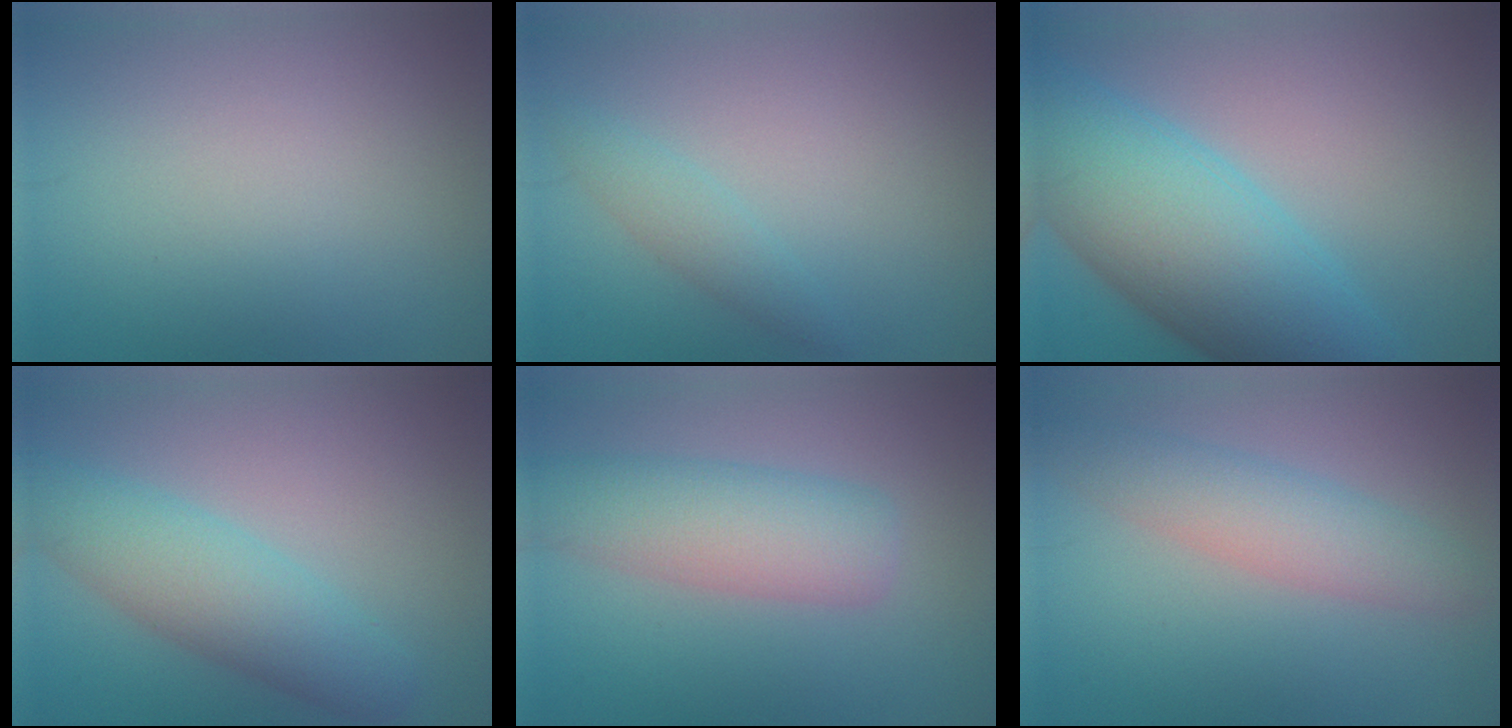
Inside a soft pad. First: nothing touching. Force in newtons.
{"total": 1.8, "press": 1.8, "slide": 0.1}
{"total": 11.5, "press": 11.5, "slide": 0.3}
{"total": 5.9, "press": 5.9, "slide": 0.0}
{"total": 5.9, "press": 5.9, "slide": 0.3}
{"total": 4.3, "press": 4.3, "slide": 0.1}